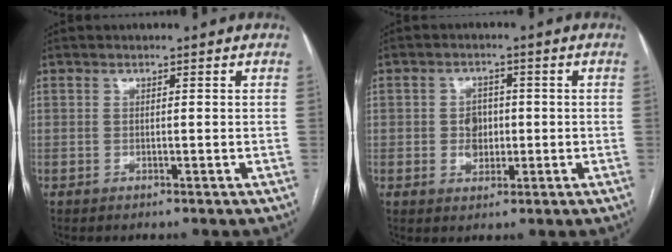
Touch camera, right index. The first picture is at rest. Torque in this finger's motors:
{"motor_torque": [0.61, 0.02, 0.04, 0.06]}